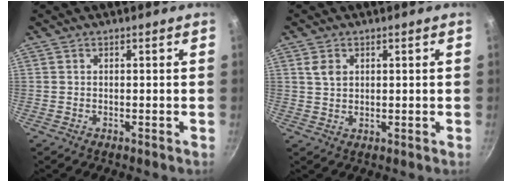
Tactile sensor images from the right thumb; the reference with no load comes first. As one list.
[{"total": 2.9, "force": [1.2, 2.0, 1.7], "torque": [-0.026, -0.007, 0.027]}]